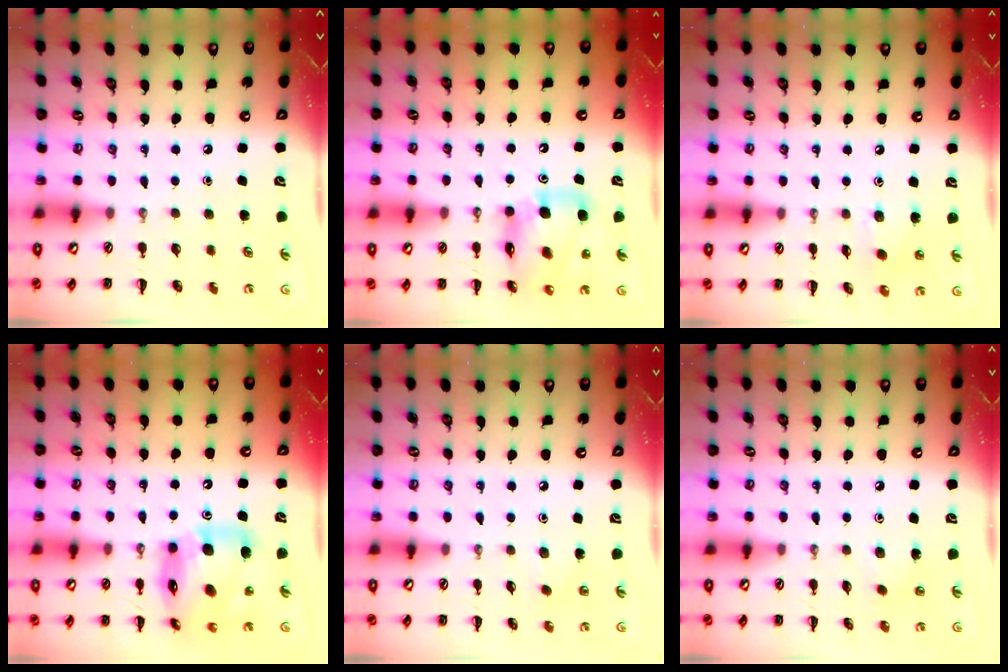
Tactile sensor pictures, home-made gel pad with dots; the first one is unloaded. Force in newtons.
{"total": 11.8, "press": 11.3, "slide": 3.4}
{"total": 6.2, "press": 6.1, "slide": 1.1}
{"total": 14.9, "press": 14.3, "slide": 4.2}
{"total": 2.3, "press": 2.2, "slide": 0.8}
{"total": 2.0, "press": 1.8, "slide": 0.7}